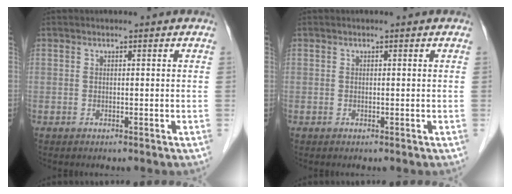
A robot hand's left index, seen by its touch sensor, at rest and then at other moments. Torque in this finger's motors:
{"motor_torque": [0.07, 0.04, -0.01, -0.01]}